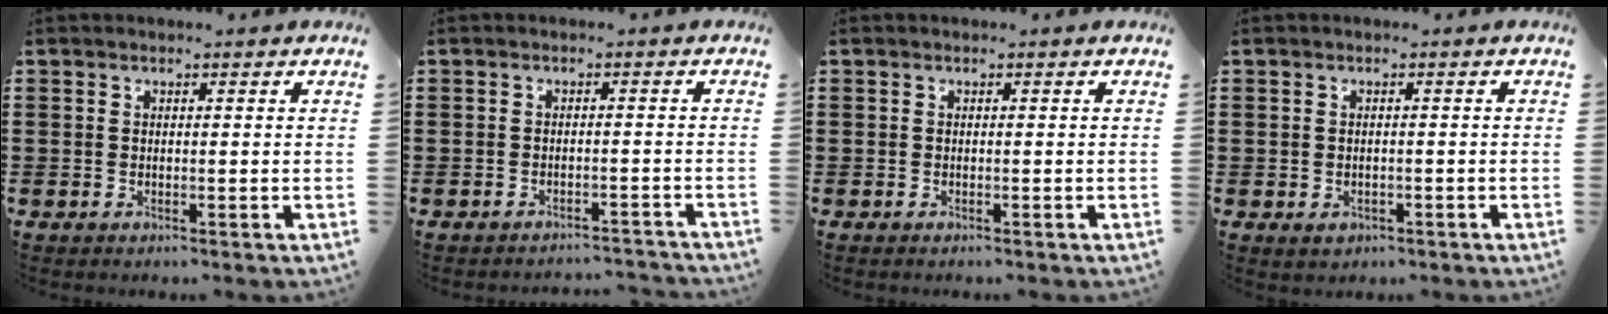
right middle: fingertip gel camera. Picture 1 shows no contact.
{"total": 1.9, "force": [-1.9, -0.1, 0.1], "torque": [-0.007, -0.001, -0.040]}
{"total": 0.0}
{"total": 1.2, "force": [-0.6, 1.0, 0.3], "torque": [-0.009, 0.001, -0.013]}